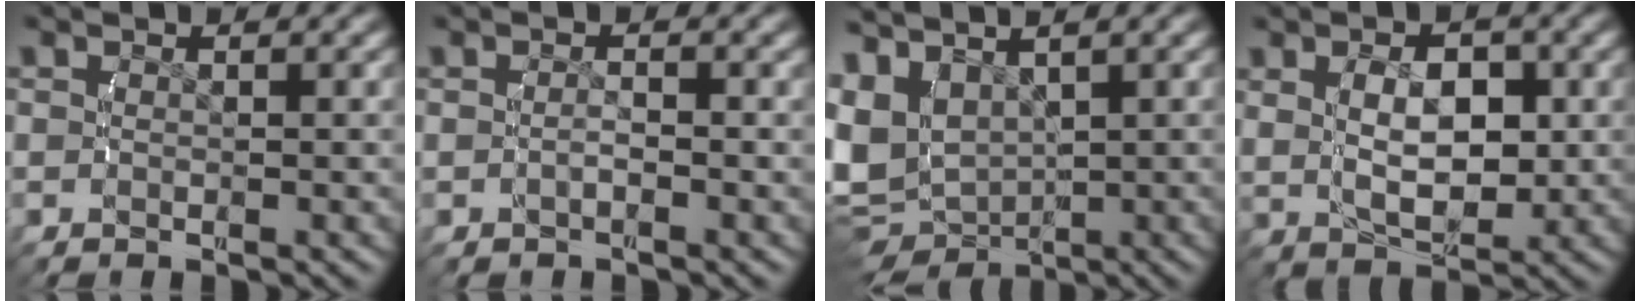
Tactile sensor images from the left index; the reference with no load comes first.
{"total": 0.8, "force": [-0.4, 0.1, 0.7], "torque": [-0.014, 0.000, -0.007]}
{"total": 8.8, "force": [0.2, 7.5, 4.6], "torque": [-0.136, -0.046, 0.020]}
{"total": 5.4, "force": [0.8, 3.0, 4.4], "torque": [-0.070, -0.009, 0.023]}